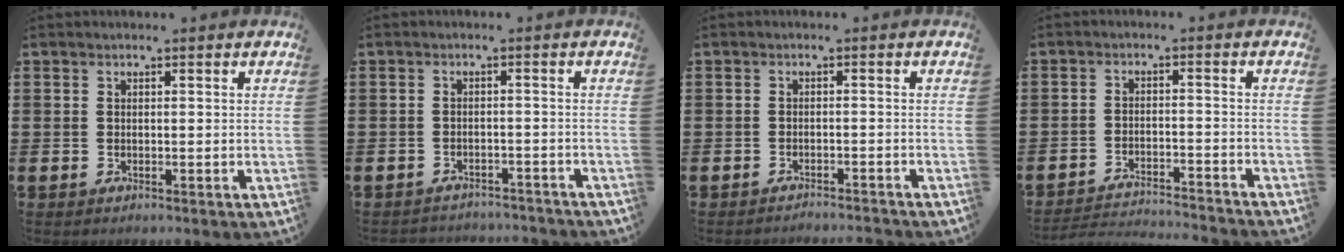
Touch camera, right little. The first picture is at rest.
{"total": 1.9, "force": [-1.9, 0.0, -0.2], "torque": [-0.002, 0.002, -0.042]}
{"total": 1.4, "force": [-1.3, -0.2, -0.1], "torque": [0.000, 0.004, -0.028]}
{"total": 3.0, "force": [-3.0, -0.1, 0.2], "torque": [-0.005, 0.002, -0.064]}